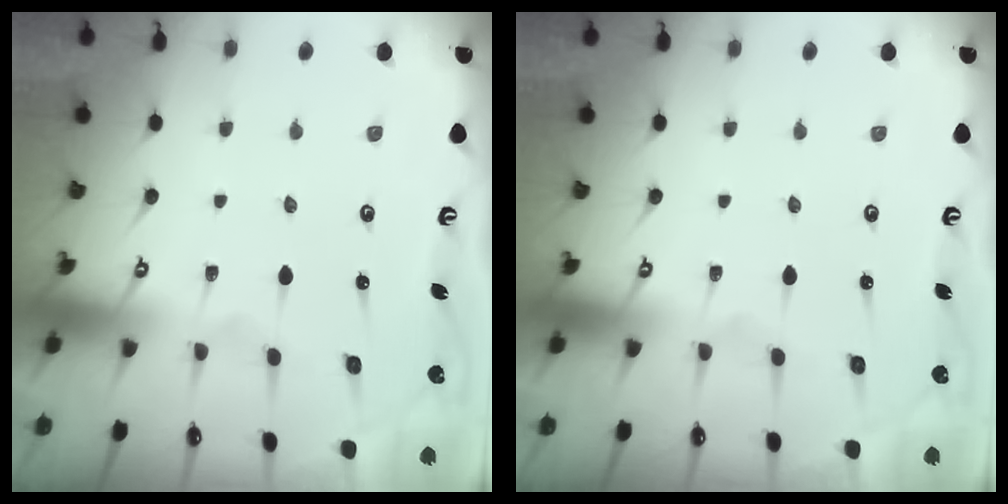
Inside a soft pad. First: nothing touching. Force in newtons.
{"total": 0.0}